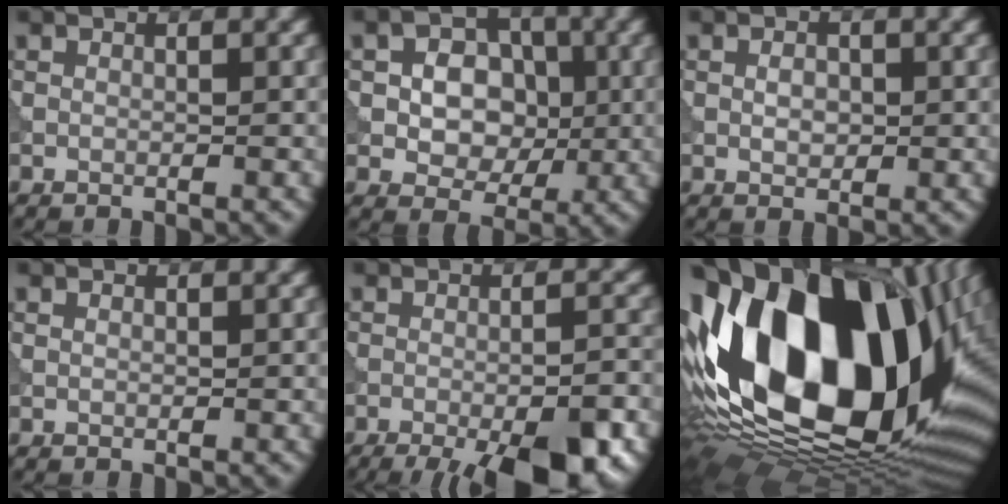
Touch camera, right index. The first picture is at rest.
{"total": 6.6, "force": [0.3, 5.3, 3.9], "torque": [-0.048, 0.013, -0.007]}
{"total": 1.5, "force": [-0.2, 1.0, 1.1], "torque": [-0.020, -0.001, -0.004]}
{"total": 0.0}
{"total": 9.3, "force": [-5.2, 2.2, 7.4], "torque": [-0.104, -0.013, -0.076]}
{"total": 21.9, "force": [2.7, 13.0, 17.5], "torque": [-0.348, -0.007, 0.052]}